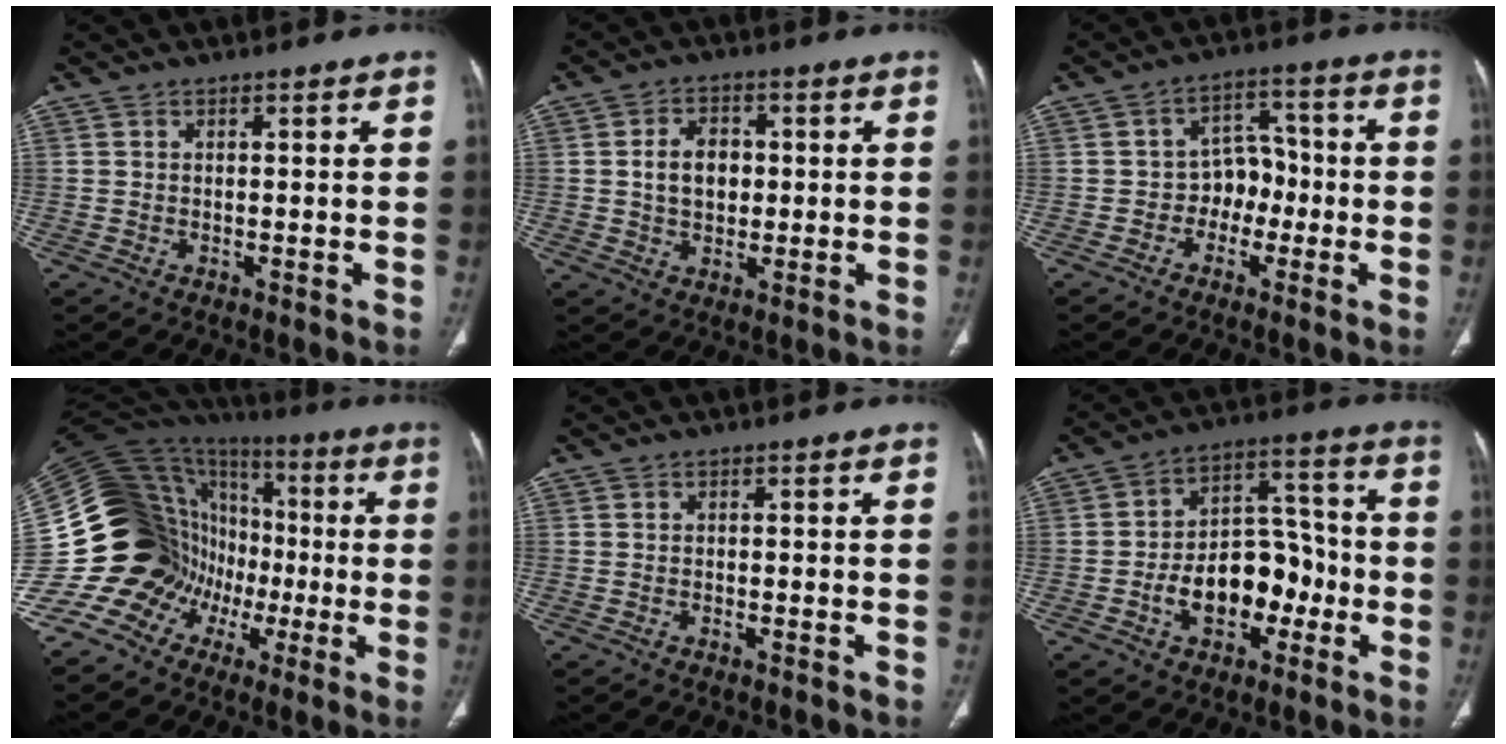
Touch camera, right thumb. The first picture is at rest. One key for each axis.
{"total": 6.5, "fx": 0.4, "fy": 4.7, "fz": 4.4, "tx": -0.055, "ty": 0.007, "tz": 0.006}
{"total": 6.8, "fx": -1.8, "fy": 5.3, "fz": 3.8, "tx": -0.015, "ty": 0.034, "tz": -0.040}
{"total": 22.3, "fx": -7.1, "fy": 18.7, "fz": 9.7, "tx": -0.151, "ty": 0.109, "tz": -0.121}
{"total": 0.9, "fx": -0.7, "fy": 0.2, "fz": 0.5, "tx": -0.014, "ty": 0.004, "tz": -0.006}
{"total": 13.9, "fx": -4.2, "fy": 9.2, "fz": 9.6, "tx": -0.109, "ty": 0.056, "tz": -0.066}